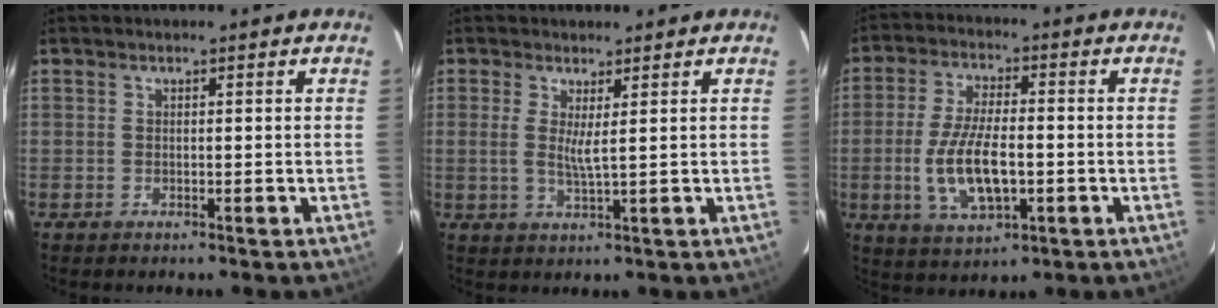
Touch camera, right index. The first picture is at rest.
{"total": 3.2, "force": [0.9, 0.0, 3.0], "torque": [-0.059, -0.007, 0.013]}
{"total": 11.4, "force": [-2.3, 4.4, 10.3], "torque": [-0.209, -0.007, -0.038]}